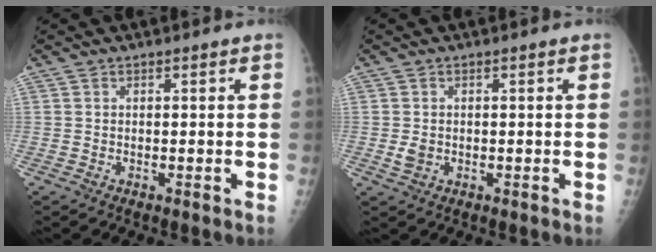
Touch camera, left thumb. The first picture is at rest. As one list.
[{"total": 1.9, "force": [0.0, 1.3, 1.3], "torque": [-0.023, 0.002, 0.004]}]